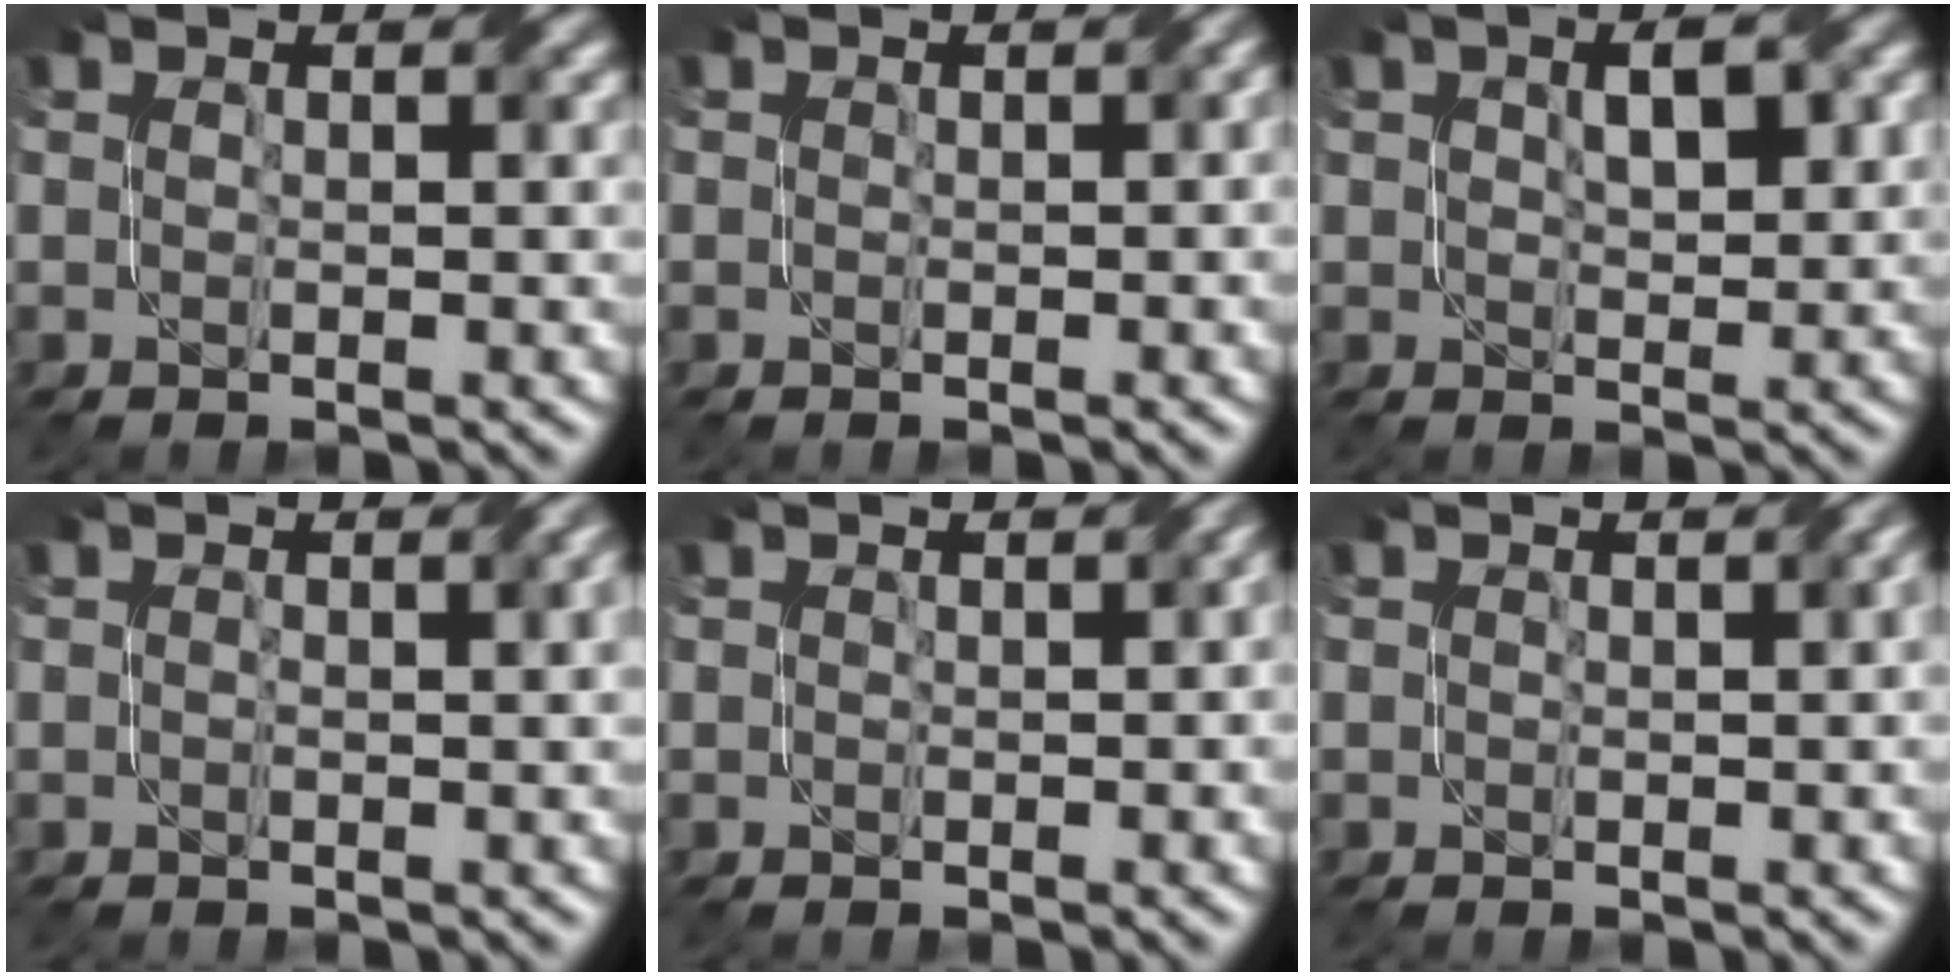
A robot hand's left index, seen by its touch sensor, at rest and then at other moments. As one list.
[{"total": 1.0, "force": [-0.3, 0.7, 0.7], "torque": [-0.012, -0.003, -0.006]}, {"total": 3.1, "force": [1.0, 1.8, 2.3], "torque": [-0.043, 0.000, 0.018]}, {"total": 2.0, "force": [-0.1, 0.6, 1.9], "torque": [-0.027, -0.001, -0.001]}, {"total": 2.0, "force": [-0.5, 1.2, 1.5], "torque": [-0.017, -0.003, -0.008]}, {"total": 1.6, "force": [-0.4, 0.8, 1.4], "torque": [-0.019, -0.003, -0.005]}]